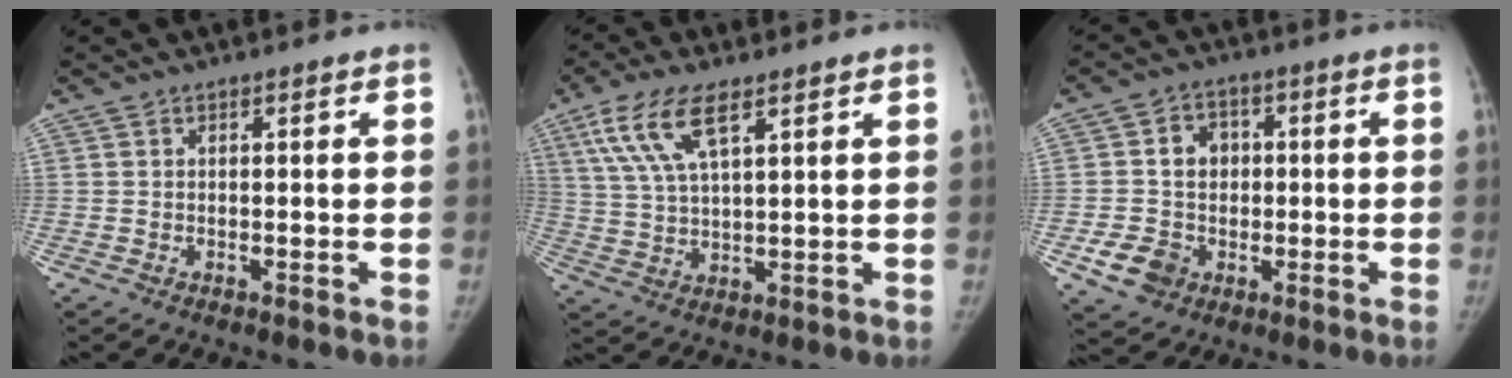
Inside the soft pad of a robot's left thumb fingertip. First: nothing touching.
{"total": 10.2, "force": [5.2, 3.6, 8.0], "torque": [-0.168, -0.008, 0.106]}
{"total": 10.2, "force": [-1.6, 9.0, 4.4], "torque": [-0.043, 0.016, -0.023]}